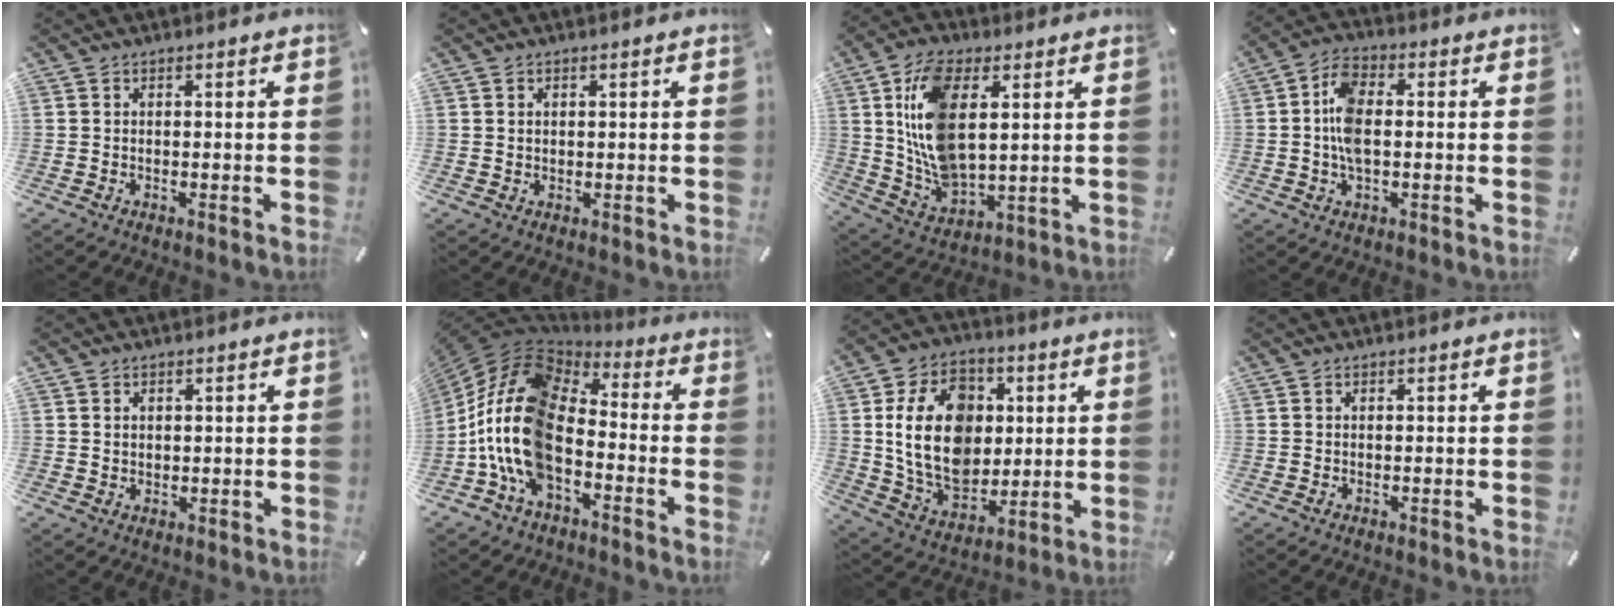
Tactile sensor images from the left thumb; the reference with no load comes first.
{"total": 0.8, "force": [0.4, 0.7, 0.0], "torque": [0.000, 0.003, 0.008]}
{"total": 15.4, "force": [4.5, 8.4, 12.0], "torque": [-0.283, -0.011, 0.080]}
{"total": 8.0, "force": [-0.4, 4.3, 6.7], "torque": [-0.144, 0.005, -0.009]}
{"total": 1.6, "force": [0.9, 1.4, 0.0], "torque": [0.009, 0.000, 0.015]}
{"total": 18.8, "force": [-5.5, 11.6, 13.8], "torque": [-0.306, 0.019, -0.101]}
{"total": 19.7, "force": [2.5, 14.9, 12.6], "torque": [-0.240, 0.003, 0.050]}
{"total": 0.0}